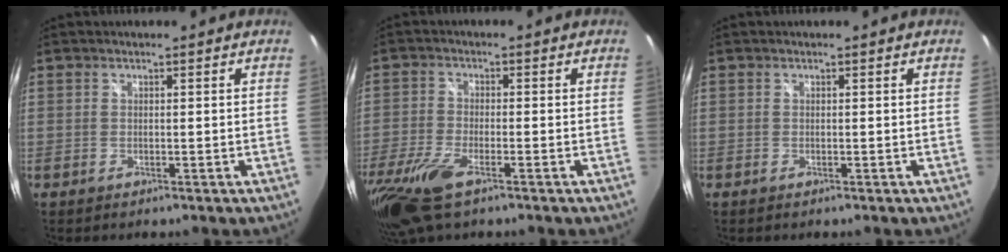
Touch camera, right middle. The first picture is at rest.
{"total": 11.2, "force": [-7.0, 3.6, 8.0], "torque": [-0.189, -0.037, -0.140]}
{"total": 0.0}